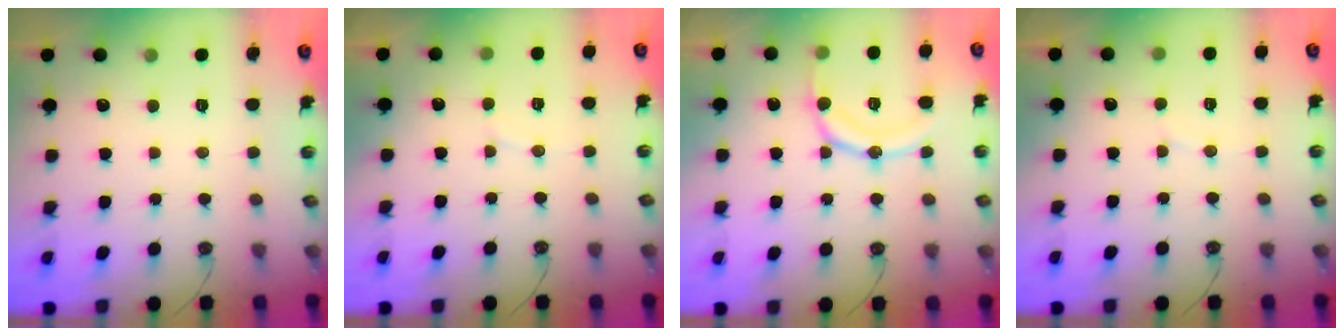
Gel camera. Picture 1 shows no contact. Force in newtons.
{"total": 2.5, "press": 2.5, "slide": 0.2}
{"total": 14.2, "press": 14.1, "slide": 1.7}
{"total": 2.7, "press": 2.4, "slide": 1.2}